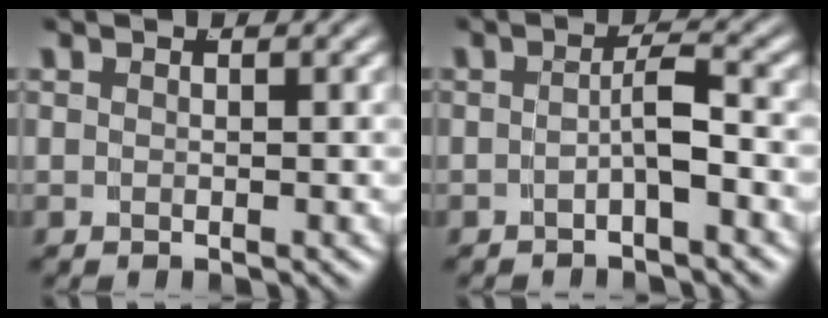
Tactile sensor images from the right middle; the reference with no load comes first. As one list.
[{"total": 2.1, "force": [-1.3, -0.2, 1.6], "torque": [-0.024, -0.003, -0.019]}]